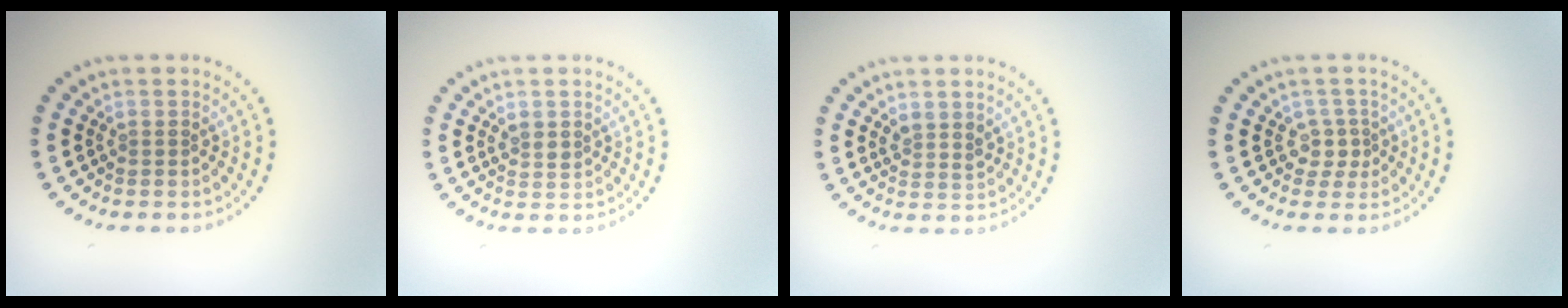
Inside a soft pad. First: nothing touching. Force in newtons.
{"total": 1.3, "press": 1.2, "slide": 0.4}
{"total": 1.6, "press": 1.3, "slide": 0.8}
{"total": 1.7, "press": 1.3, "slide": 1.2}